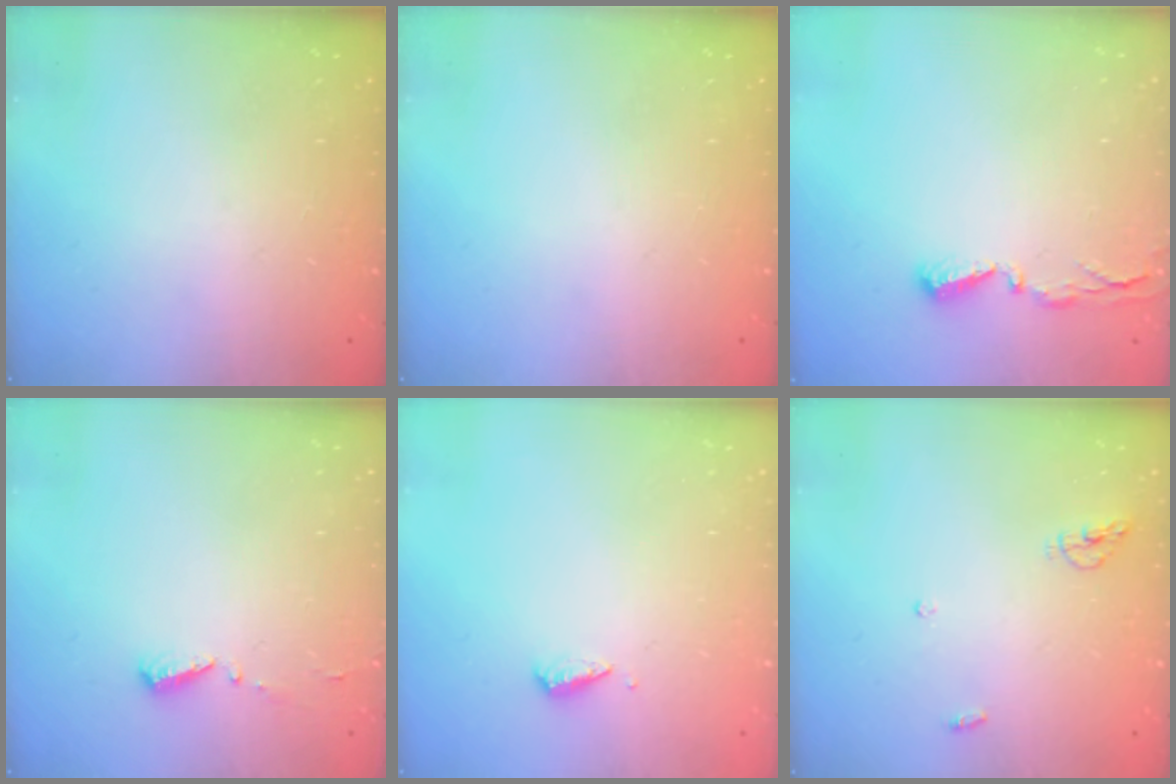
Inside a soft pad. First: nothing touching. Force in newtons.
{"total": 0.0}
{"total": 4.0, "press": 4.0, "slide": 0.4}
{"total": 4.7, "press": 4.7, "slide": 0.4}
{"total": 3.1, "press": 3.1, "slide": 0.3}
{"total": 5.0, "press": 4.9, "slide": 0.2}